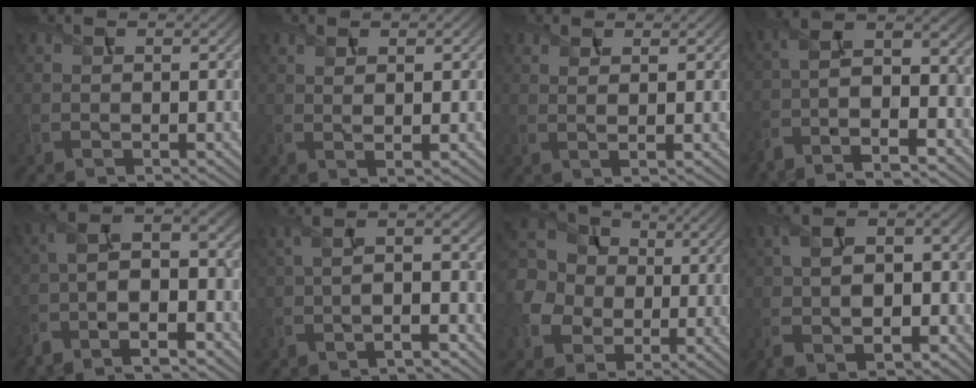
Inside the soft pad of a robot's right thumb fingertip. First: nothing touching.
{"total": 2.2, "force": [0.6, 0.4, 2.1], "torque": [-0.043, 0.003, 0.014]}
{"total": 1.9, "force": [0.9, 0.3, 1.7], "torque": [-0.032, 0.002, 0.014]}
{"total": 12.5, "force": [-6.4, 4.5, 9.8], "torque": [-0.205, -0.009, -0.106]}
{"total": 13.3, "force": [-6.1, 5.6, 10.4], "torque": [-0.221, -0.020, -0.096]}
{"total": 5.8, "force": [-1.9, 1.5, 5.3], "torque": [-0.100, 0.006, -0.041]}
{"total": 12.9, "force": [0.2, 11.0, 6.8], "torque": [-0.212, -0.009, -0.015]}
{"total": 9.8, "force": [-2.1, 5.9, 7.6], "torque": [-0.160, -0.023, -0.031]}